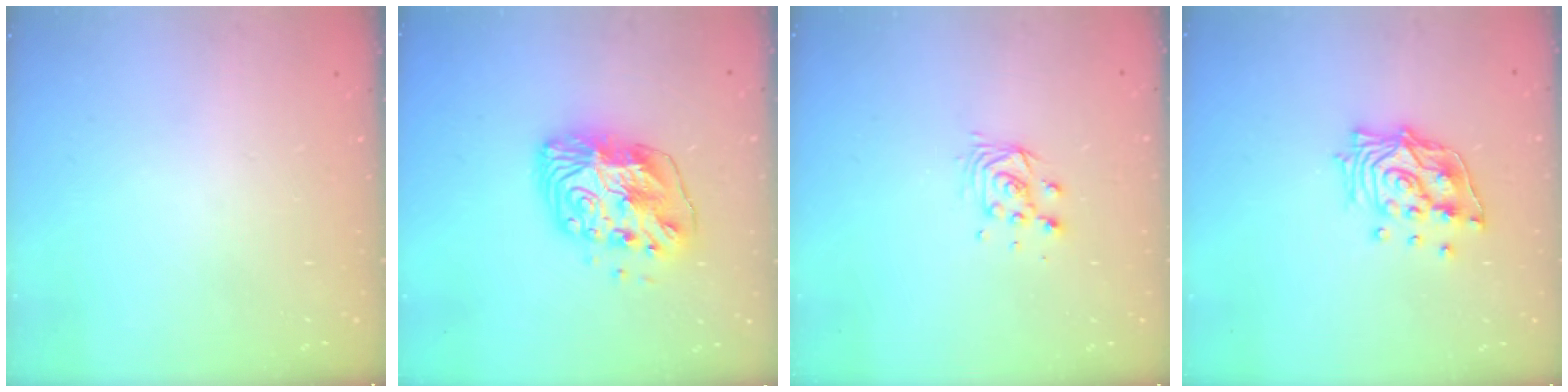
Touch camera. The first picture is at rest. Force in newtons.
{"total": 13.6, "press": 13.5, "slide": 1.4}
{"total": 5.2, "press": 5.2, "slide": 0.2}
{"total": 14.2, "press": 14.1, "slide": 2.0}